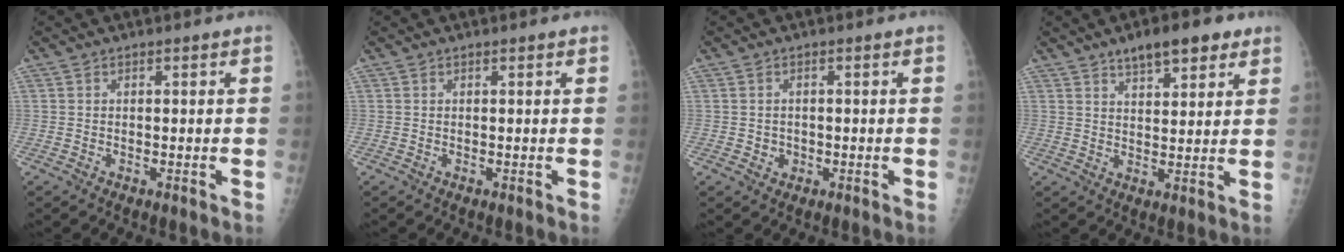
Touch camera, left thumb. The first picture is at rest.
{"total": 0.0}
{"total": 1.7, "force": [-0.4, 1.7, 0.4], "torque": [0.005, 0.005, 0.000]}
{"total": 8.5, "force": [5.5, 3.3, 5.5], "torque": [-0.058, -0.018, 0.082]}